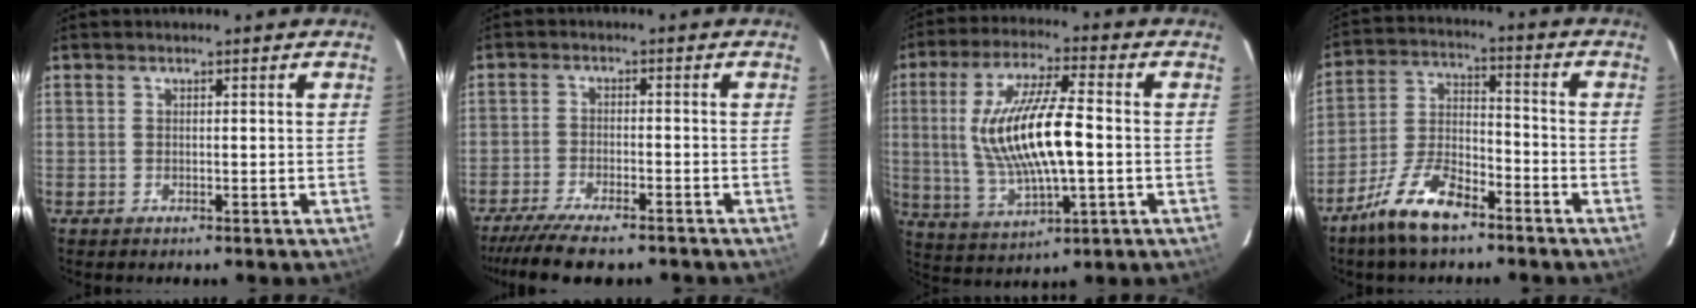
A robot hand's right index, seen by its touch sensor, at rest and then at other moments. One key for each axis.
{"total": 11.0, "fx": -9.3, "fy": 2.3, "fz": 5.4, "tx": -0.128, "ty": -0.028, "tz": -0.156}
{"total": 16.2, "fx": -0.2, "fy": 4.6, "fz": 15.6, "tx": -0.300, "ty": 0.000, "tz": 0.008}
{"total": 11.9, "fx": -8.4, "fy": 4.2, "fz": 7.2, "tx": -0.157, "ty": 0.004, "tz": -0.157}